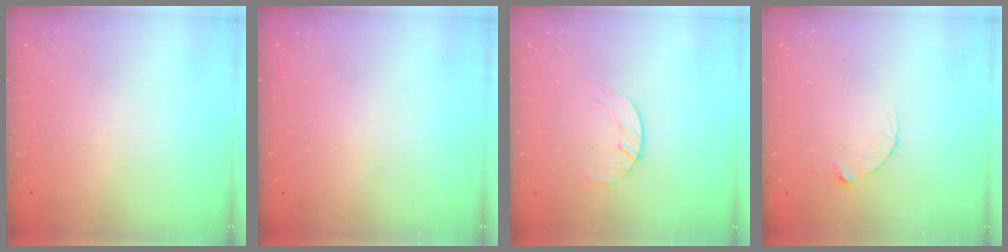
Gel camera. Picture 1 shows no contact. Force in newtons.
{"total": 0.0}
{"total": 2.7, "press": 2.6, "slide": 0.3}
{"total": 4.4, "press": 4.4, "slide": 0.6}